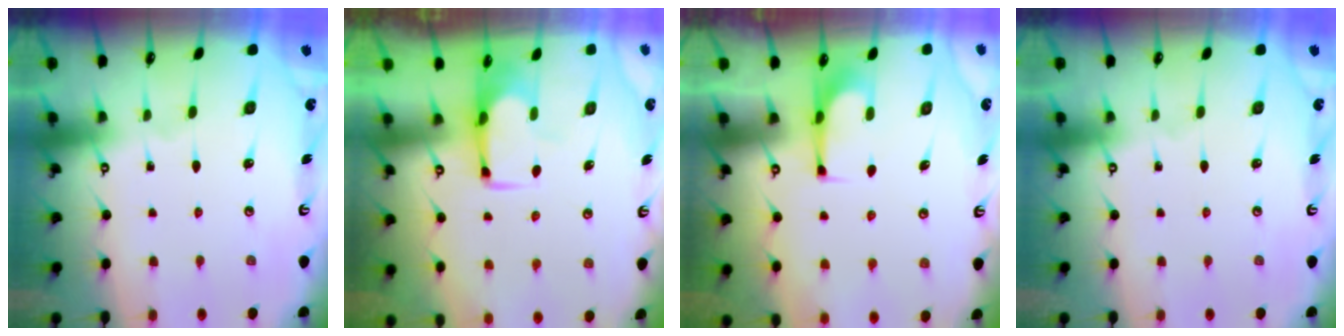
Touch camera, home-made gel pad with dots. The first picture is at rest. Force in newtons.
{"total": 1.6, "press": 1.5, "slide": 0.6}
{"total": 2.1, "press": 1.9, "slide": 0.8}
{"total": 0.0}